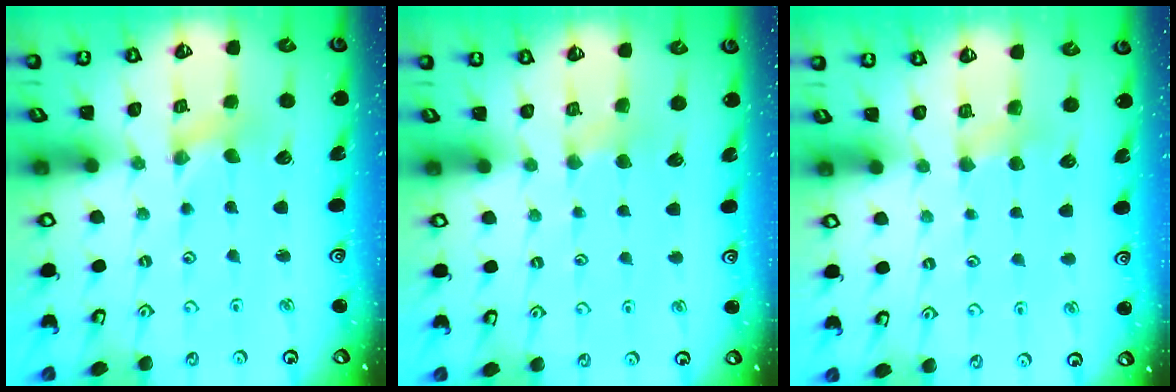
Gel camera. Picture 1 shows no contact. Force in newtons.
{"total": 2.5, "press": 2.5, "slide": 0.4}
{"total": 3.3, "press": 3.2, "slide": 0.5}